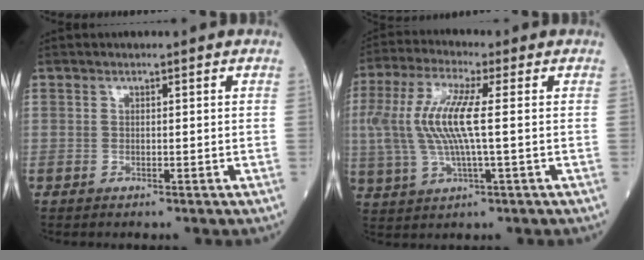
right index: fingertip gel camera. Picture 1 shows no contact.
{"total": 10.8, "force": [0.8, 1.8, 10.6], "torque": [-0.242, 0.013, 0.014]}